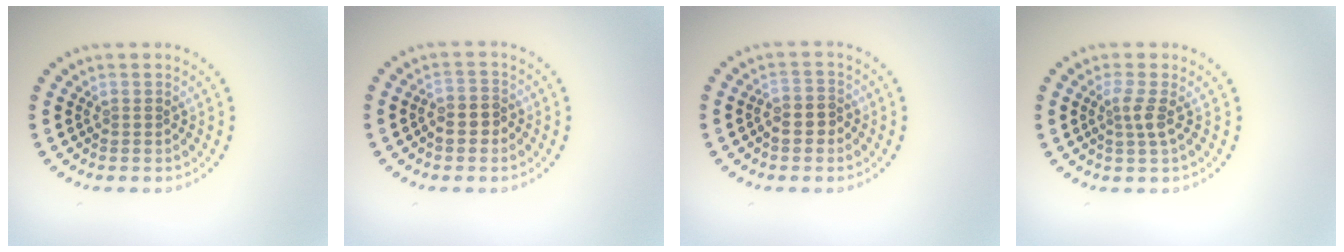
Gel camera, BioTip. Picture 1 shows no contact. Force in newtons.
{"total": 2.1, "press": 2.0, "slide": 0.6}
{"total": 2.1, "press": 2.0, "slide": 0.6}
{"total": 1.8, "press": 1.3, "slide": 1.3}